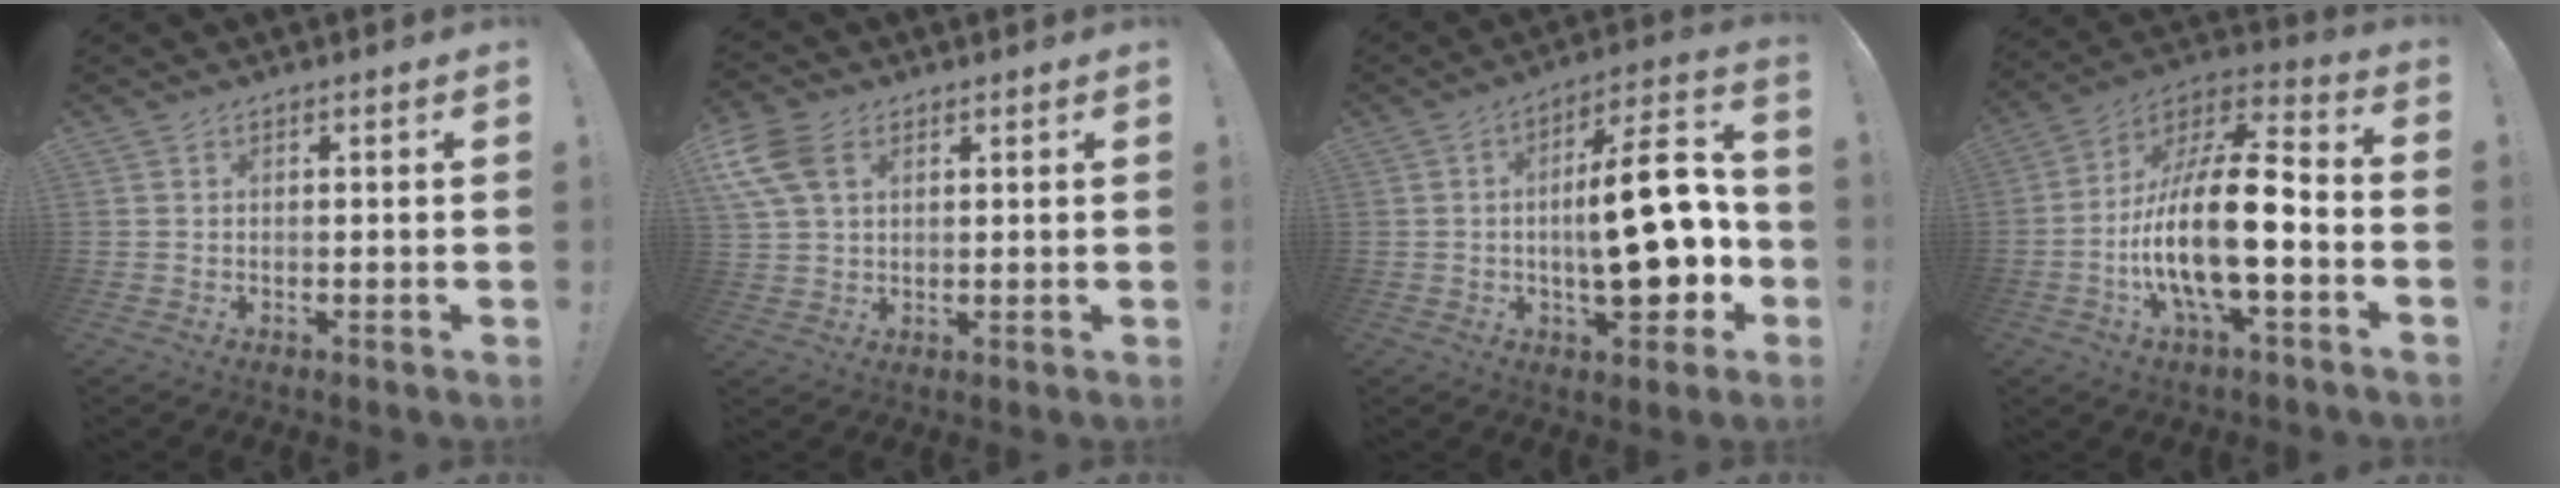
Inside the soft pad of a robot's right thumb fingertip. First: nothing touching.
{"total": 10.3, "force": [3.8, 6.7, 6.8], "torque": [-0.140, -0.011, 0.072]}
{"total": 20.8, "force": [-2.3, 7.2, 19.3], "torque": [-0.275, 0.010, -0.035]}
{"total": 21.4, "force": [-4.7, 6.7, 19.8], "torque": [-0.374, 0.018, -0.081]}